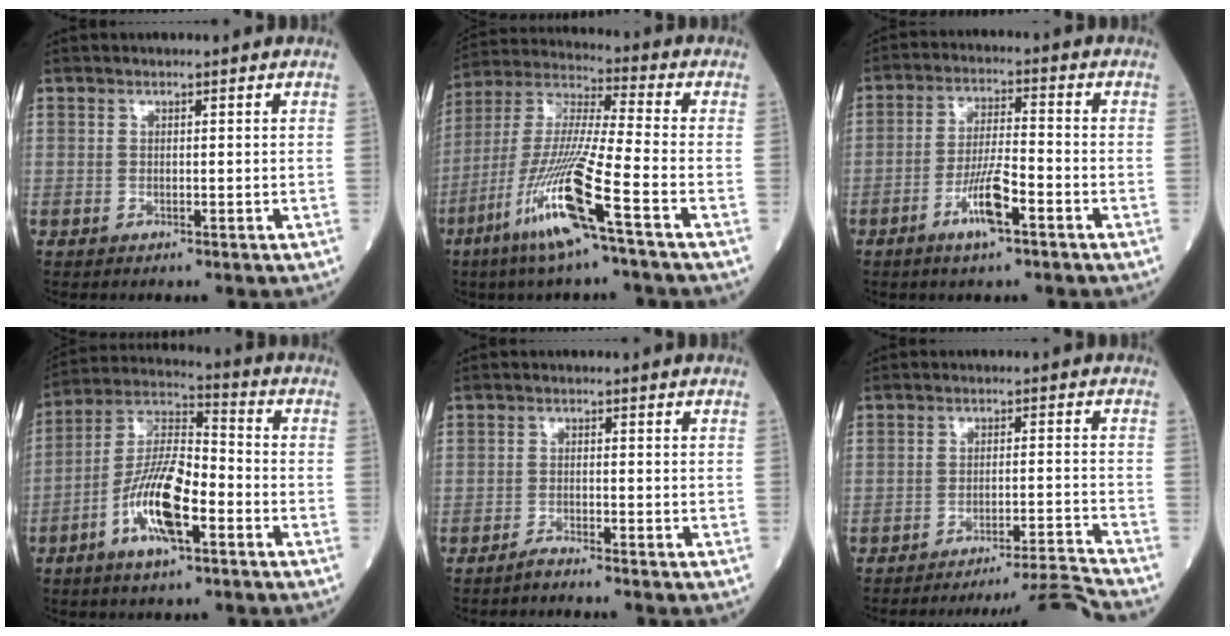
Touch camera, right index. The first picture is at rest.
{"total": 15.5, "force": [-7.5, -0.6, 13.6], "torque": [-0.285, -0.026, -0.149]}
{"total": 7.2, "force": [-3.7, 0.8, 6.1], "torque": [-0.117, -0.003, -0.069]}
{"total": 12.9, "force": [-5.0, 3.5, 11.4], "torque": [-0.225, 0.005, -0.095]}
{"total": 1.6, "force": [-1.5, -0.4, 0.4], "torque": [-0.012, -0.002, -0.029]}
{"total": 9.5, "force": [-8.6, -4.1, 0.1], "torque": [0.014, 0.001, -0.131]}